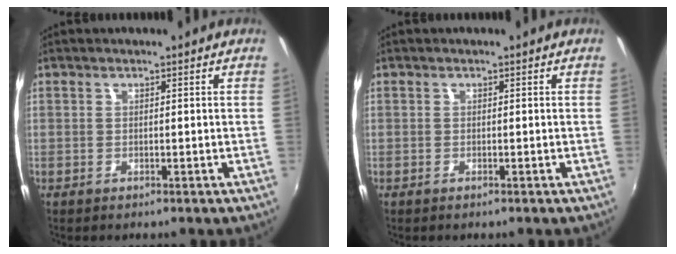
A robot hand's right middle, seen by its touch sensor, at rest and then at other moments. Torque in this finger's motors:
{"motor_torque": [0.12, -0.36, -0.07, -0.07]}